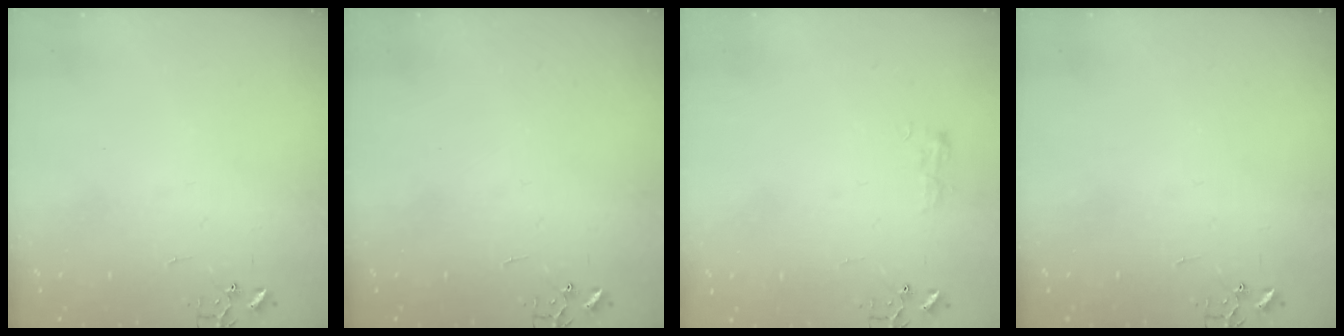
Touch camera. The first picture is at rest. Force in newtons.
{"total": 0.0}
{"total": 6.8, "press": 6.8, "slide": 0.7}
{"total": 0.0}